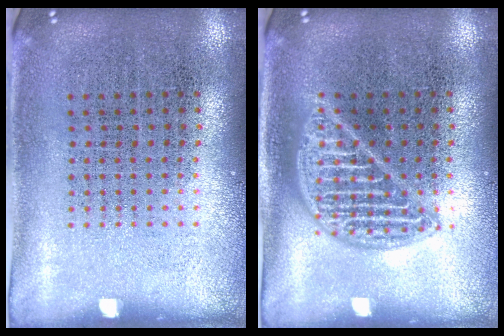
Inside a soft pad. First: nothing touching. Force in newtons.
{"total": 2.1, "press": 2.1, "slide": 0.2}